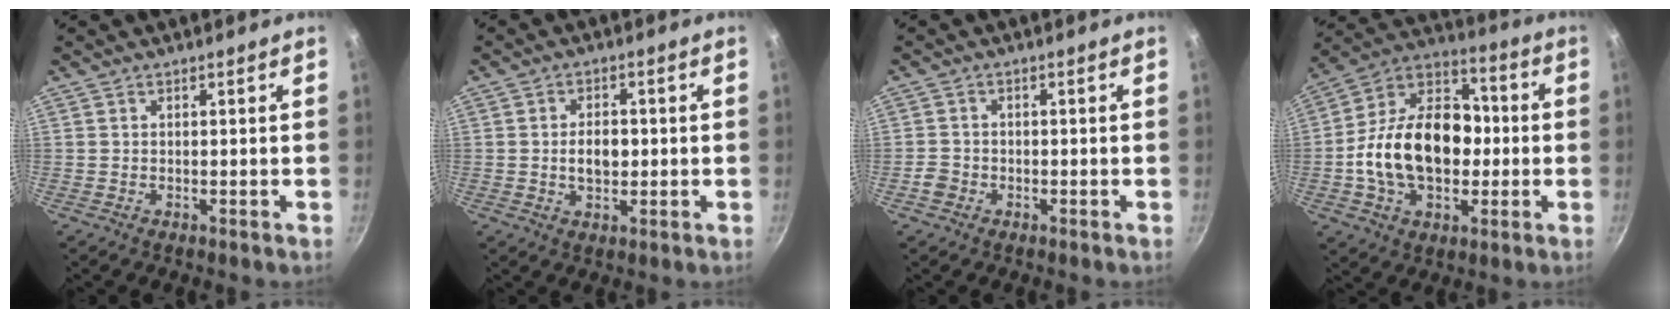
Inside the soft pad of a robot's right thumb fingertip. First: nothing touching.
{"total": 5.1, "force": [-0.1, 3.2, 4.0], "torque": [-0.051, 0.005, -0.005]}
{"total": 2.4, "force": [-1.3, 1.9, 0.8], "torque": [-0.012, 0.017, -0.024]}
{"total": 21.6, "force": [-1.9, 14.8, 15.6], "torque": [-0.234, 0.046, -0.045]}